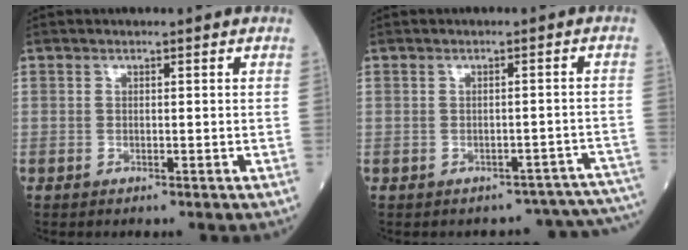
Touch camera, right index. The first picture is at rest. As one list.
[{"total": 9.5, "force": [-9.2, 2.6, 0.6], "torque": [0.020, 0.042, -0.090]}]